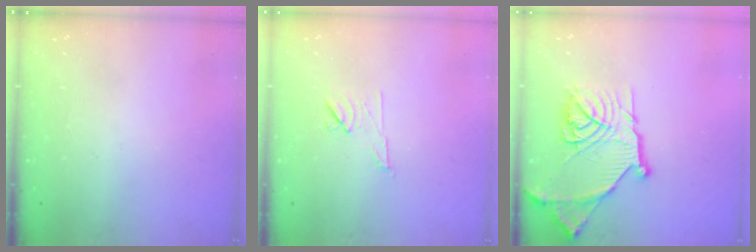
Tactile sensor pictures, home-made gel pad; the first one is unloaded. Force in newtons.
{"total": 7.0, "press": 6.9, "slide": 0.9}
{"total": 20.3, "press": 20.2, "slide": 1.6}